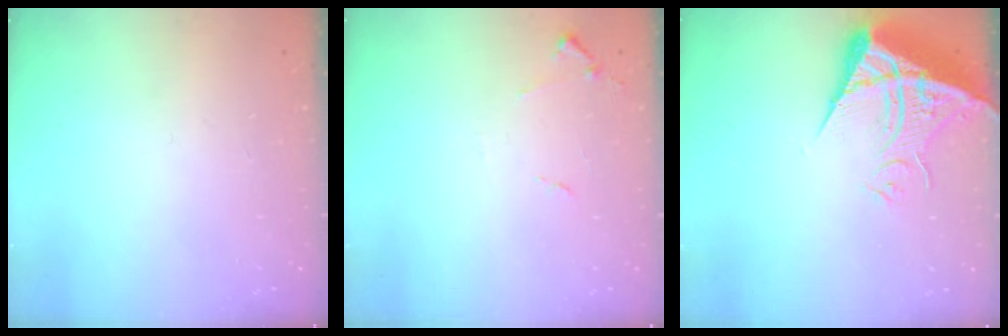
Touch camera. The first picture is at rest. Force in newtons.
{"total": 7.9, "press": 7.8, "slide": 0.7}
{"total": 11.0, "press": 10.9, "slide": 1.2}